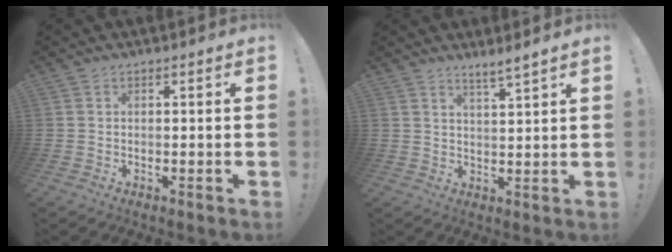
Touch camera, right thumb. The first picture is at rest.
{"total": 4.3, "force": [3.7, -0.4, 2.2], "torque": [-0.030, -0.027, 0.060]}